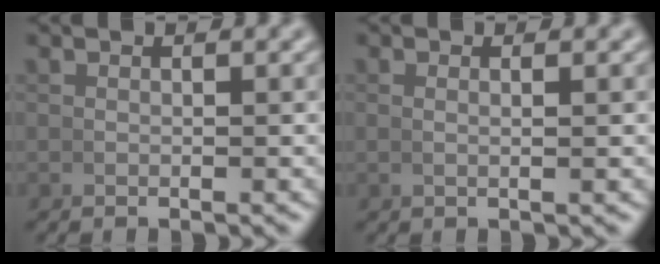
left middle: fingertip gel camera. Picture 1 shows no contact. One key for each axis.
{"total": 0.8, "fx": 0.3, "fy": -0.3, "fz": 0.6, "tx": -0.013, "ty": -0.002, "tz": 0.007}